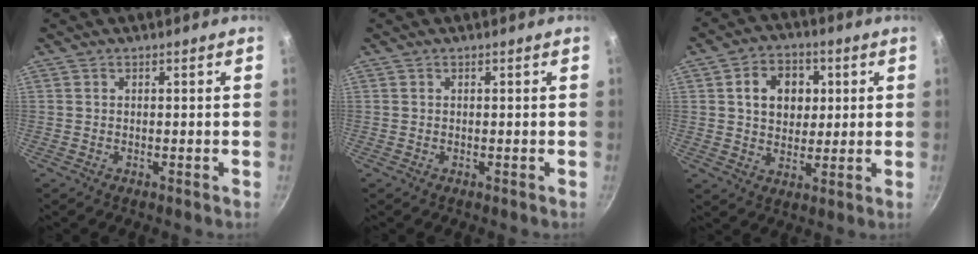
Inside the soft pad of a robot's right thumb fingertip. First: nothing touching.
{"total": 0.0}
{"total": 9.9, "force": [2.4, 7.8, 5.7], "torque": [-0.060, 0.003, 0.035]}